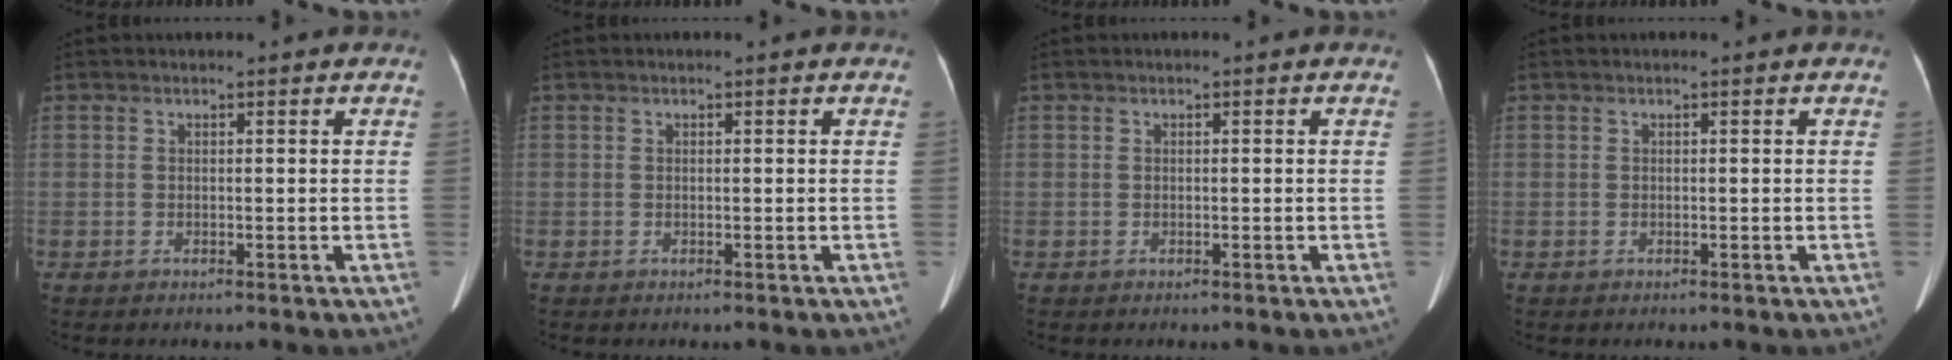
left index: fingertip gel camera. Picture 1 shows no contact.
{"total": 0.0}
{"total": 0.0}
{"total": 0.0}